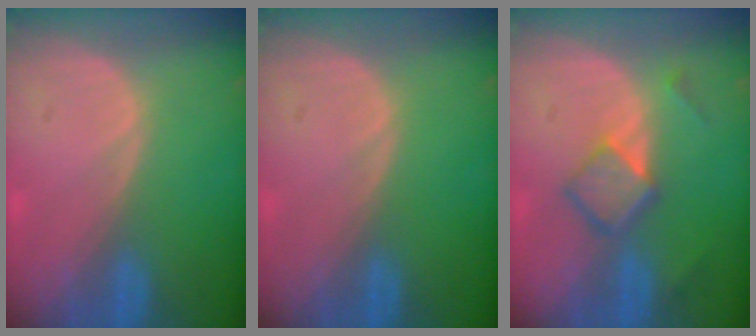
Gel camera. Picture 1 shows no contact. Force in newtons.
{"total": 0.0}
{"total": 5.2, "press": 4.6, "slide": 2.4}